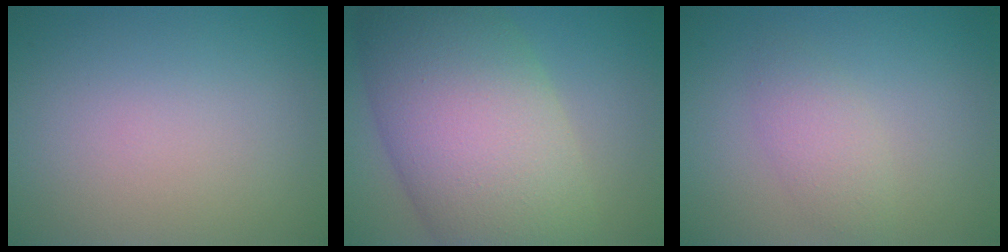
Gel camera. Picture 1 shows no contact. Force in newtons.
{"total": 14.2, "press": 14.2, "slide": 0.9}
{"total": 2.1, "press": 2.1, "slide": 0.1}